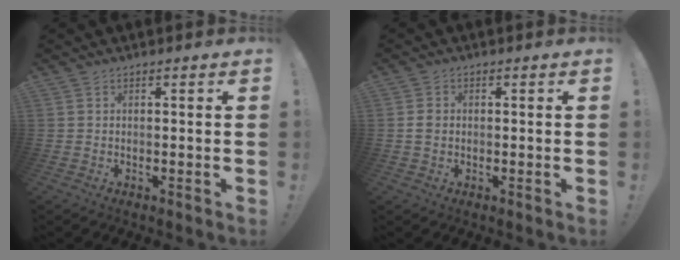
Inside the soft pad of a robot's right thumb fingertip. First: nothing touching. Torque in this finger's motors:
{"motor_torque": [-0.07, 0.04, -0.07, 0.00, 0.01]}